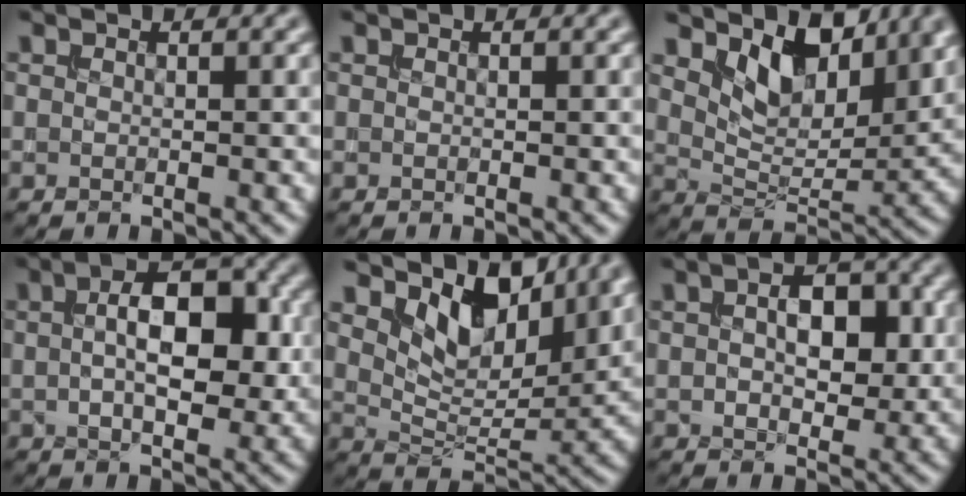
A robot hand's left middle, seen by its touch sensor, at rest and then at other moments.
{"total": 0.0}
{"total": 6.5, "force": [3.9, 3.4, 3.9], "torque": [-0.069, -0.017, 0.060]}
{"total": 7.4, "force": [0.6, 3.5, 6.5], "torque": [-0.096, 0.011, 0.003]}
{"total": 7.2, "force": [4.4, 3.6, 4.3], "torque": [-0.073, -0.012, 0.068]}
{"total": 4.9, "force": [0.7, 2.9, 3.9], "torque": [-0.060, 0.003, 0.006]}